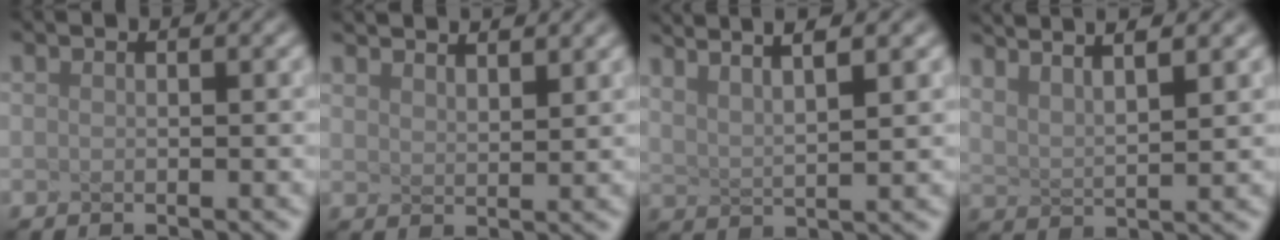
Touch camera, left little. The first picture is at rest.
{"total": 2.8, "force": [2.7, 0.0, 0.4], "torque": [-0.008, 0.014, 0.048]}
{"total": 4.1, "force": [3.0, -0.1, 2.8], "torque": [-0.076, 0.017, 0.062]}
{"total": 4.5, "force": [3.6, 0.3, 2.7], "torque": [-0.065, 0.022, 0.064]}